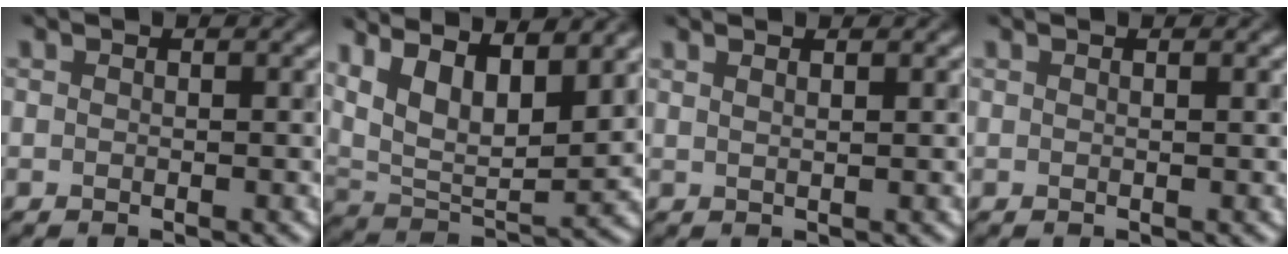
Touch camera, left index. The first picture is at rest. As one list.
[{"total": 14.7, "force": [7.6, 6.1, 11.0], "torque": [-0.199, 0.041, 0.117]}, {"total": 2.5, "force": [1.5, 1.1, 1.7], "torque": [-0.001, 0.008, -0.006]}, {"total": 0.9, "force": [0.5, 0.4, 0.7], "torque": [-0.002, 0.002, 0.000]}]